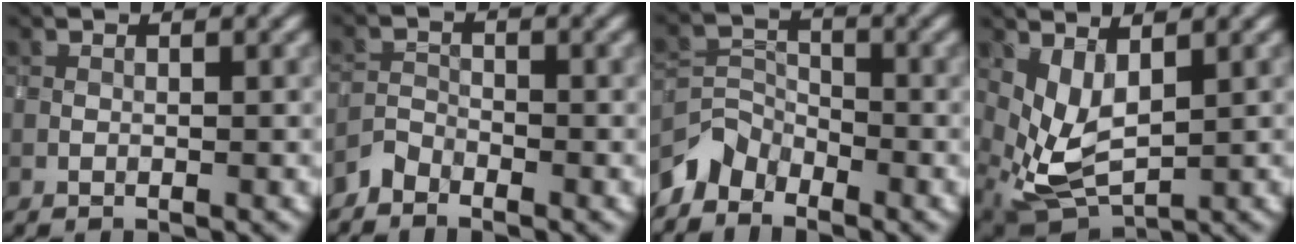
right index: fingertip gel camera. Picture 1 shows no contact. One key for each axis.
{"total": 1.4, "fx": -1.3, "fy": 0.5, "fz": -0.1, "tx": 0.003, "ty": 0.006, "tz": -0.033}
{"total": 2.7, "fx": -2.4, "fy": 1.4, "fz": 0.1, "tx": 0.000, "ty": 0.006, "tz": -0.059}
{"total": 4.3, "fx": 1.4, "fy": 2.1, "fz": 3.4, "tx": -0.082, "ty": -0.012, "tz": 0.033}